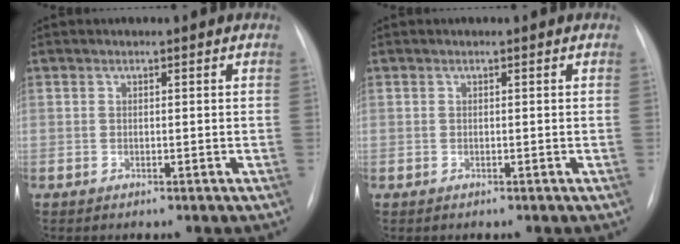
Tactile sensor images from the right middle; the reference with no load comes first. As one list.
[{"total": 0.0}]